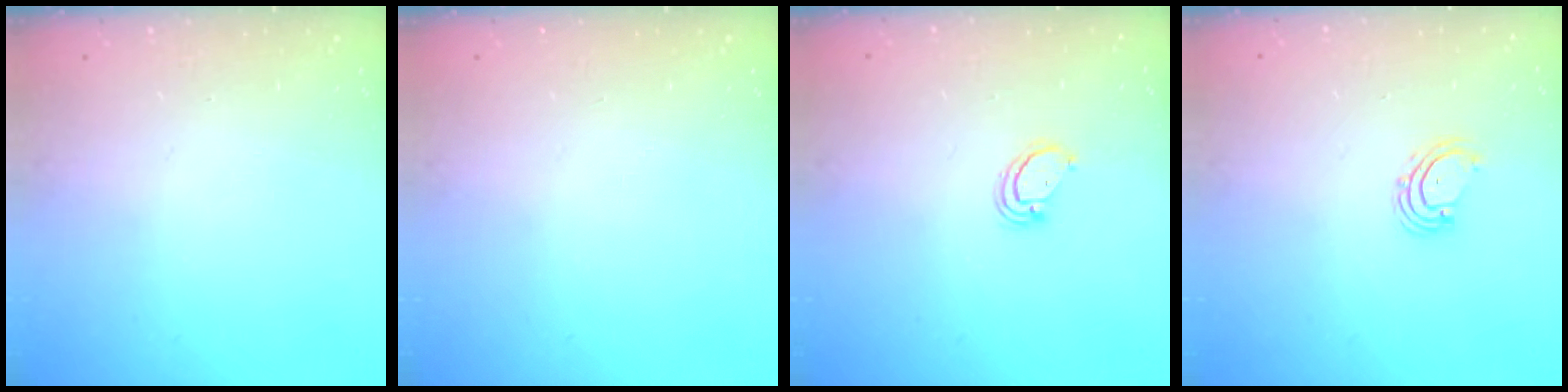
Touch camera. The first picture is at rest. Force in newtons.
{"total": 0.0}
{"total": 2.8, "press": 2.8, "slide": 0.2}
{"total": 2.5, "press": 2.4, "slide": 0.4}